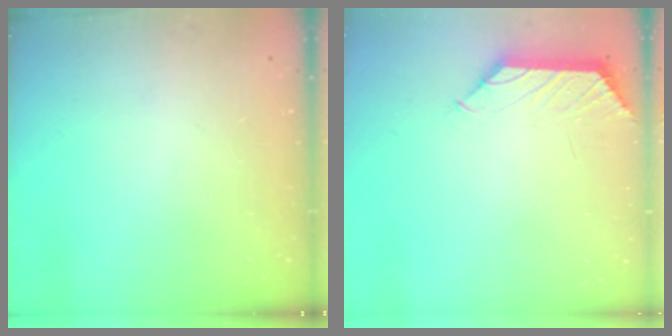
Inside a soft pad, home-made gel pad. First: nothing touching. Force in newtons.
{"total": 1.2, "press": 1.1, "slide": 0.6}